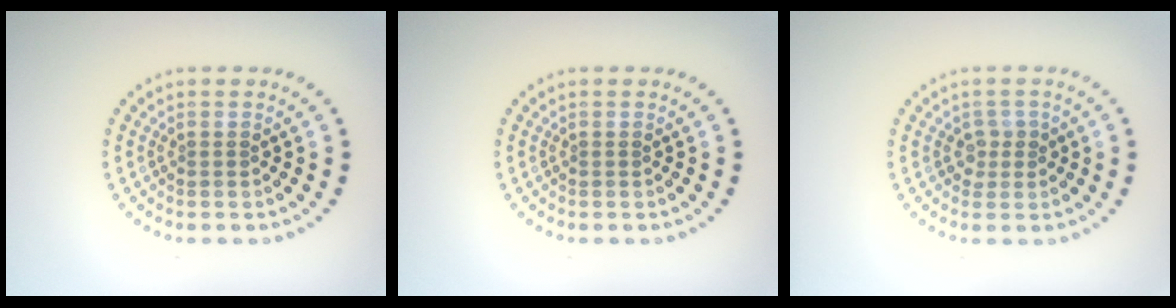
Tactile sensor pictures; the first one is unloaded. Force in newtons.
{"total": 0.0}
{"total": 1.5, "press": 1.3, "slide": 0.7}